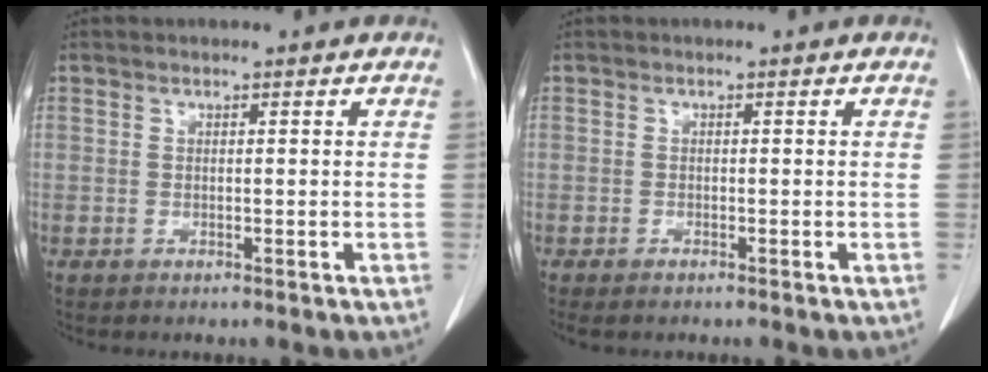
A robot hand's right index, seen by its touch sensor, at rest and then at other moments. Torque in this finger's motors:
{"motor_torque": [0.11, -0.23, -0.03, 0.01]}